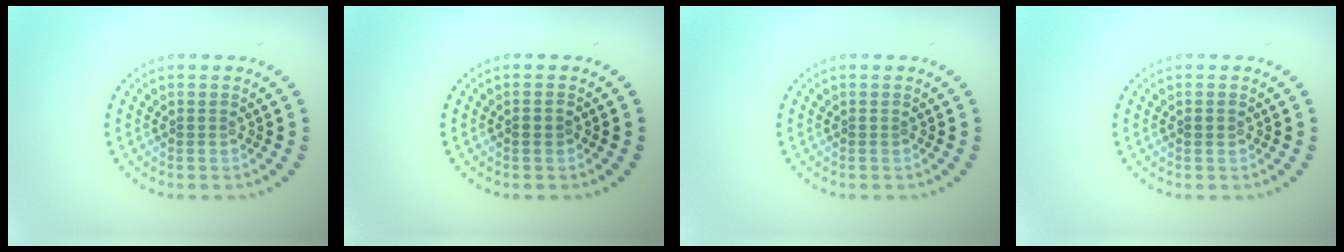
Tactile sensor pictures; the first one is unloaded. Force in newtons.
{"total": 0.9, "press": 0.8, "slide": 0.3}
{"total": 0.0}
{"total": 0.7, "press": 0.7, "slide": 0.1}